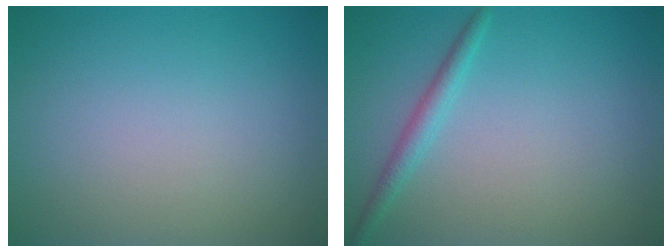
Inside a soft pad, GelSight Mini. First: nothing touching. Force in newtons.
{"total": 1.7, "press": 1.7, "slide": 0.1}